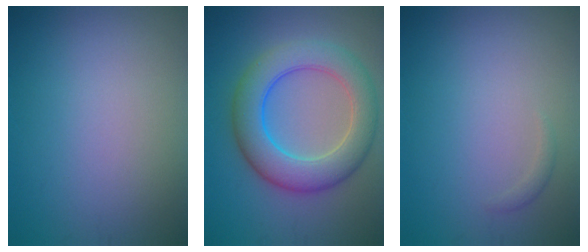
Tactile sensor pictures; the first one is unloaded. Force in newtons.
{"total": 7.6, "press": 7.6, "slide": 0.1}
{"total": 0.6, "press": 0.6, "slide": 0.0}